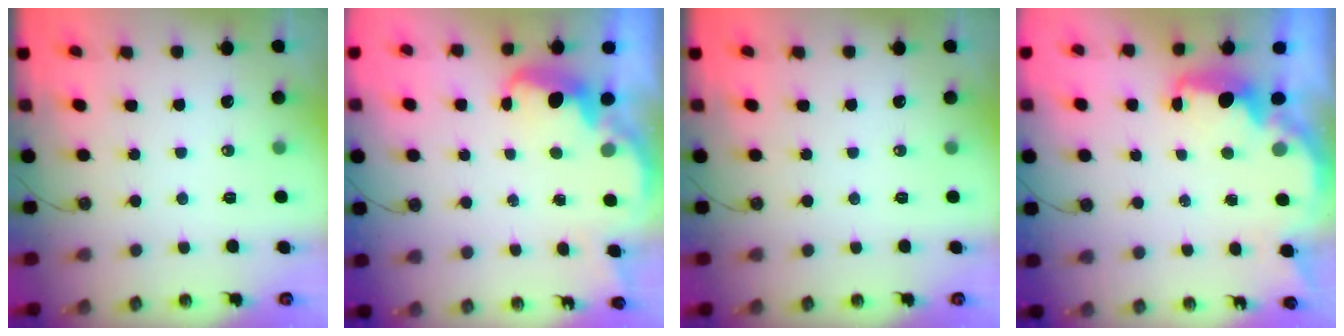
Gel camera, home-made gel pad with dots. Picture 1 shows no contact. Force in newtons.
{"total": 3.6, "press": 3.6, "slide": 0.7}
{"total": 0.0}
{"total": 3.7, "press": 3.7, "slide": 0.6}